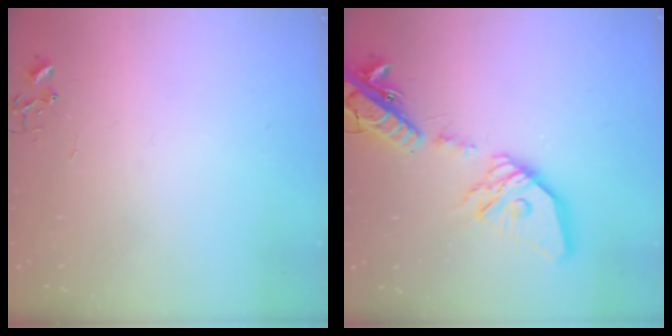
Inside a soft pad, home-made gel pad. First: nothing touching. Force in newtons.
{"total": 23.6, "press": 23.3, "slide": 3.8}